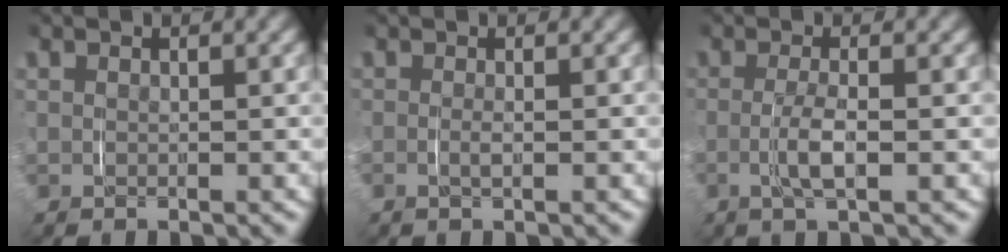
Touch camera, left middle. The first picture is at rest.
{"total": 0.7, "force": [-0.4, -0.4, 0.3], "torque": [-0.010, -0.002, -0.011]}
{"total": 2.2, "force": [-0.9, 0.0, 2.0], "torque": [-0.041, -0.004, -0.019]}